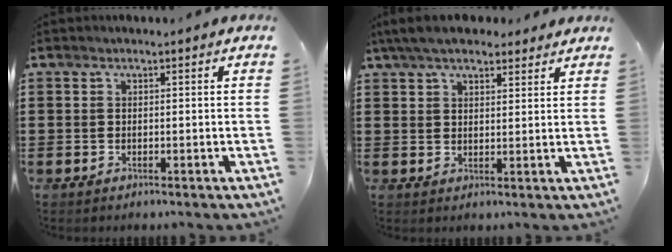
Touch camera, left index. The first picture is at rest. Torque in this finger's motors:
{"motor_torque": [1.53, -0.61, 0.79, 0.21]}